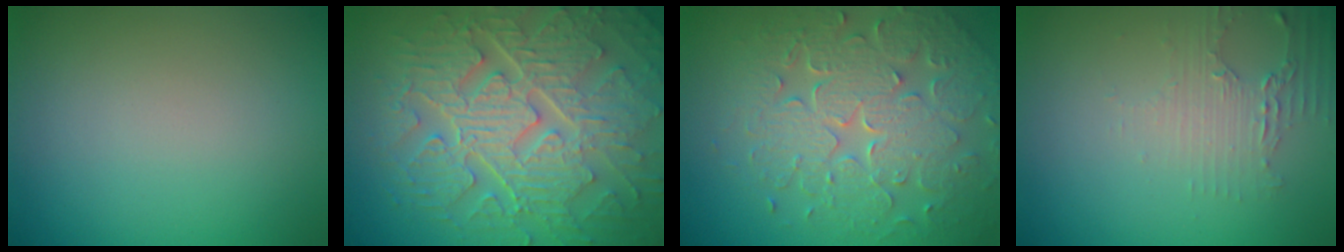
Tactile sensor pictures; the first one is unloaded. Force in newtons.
{"total": 10.4, "press": 7.0, "slide": 7.7}
{"total": 8.1, "press": 5.8, "slide": 5.7}
{"total": 2.1, "press": 2.0, "slide": 0.4}